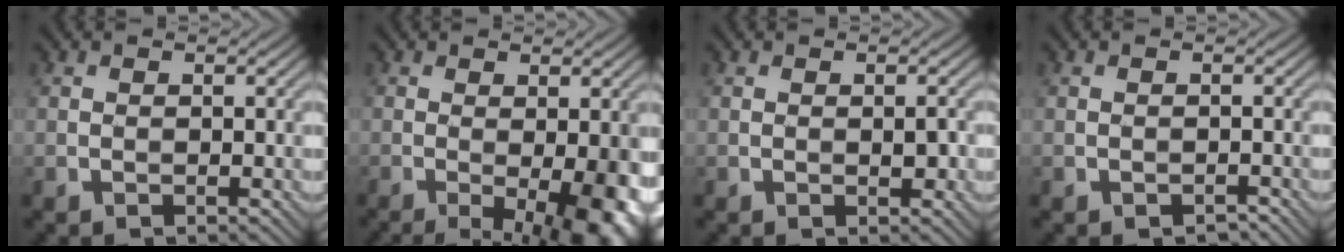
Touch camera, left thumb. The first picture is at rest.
{"total": 8.7, "force": [-2.6, 2.2, 8.0], "torque": [-0.100, -0.002, -0.034]}
{"total": 1.1, "force": [-0.3, 0.4, 1.0], "torque": [-0.014, -0.002, -0.004]}
{"total": 0.9, "force": [-0.7, 0.4, 0.3], "torque": [-0.007, -0.004, -0.013]}